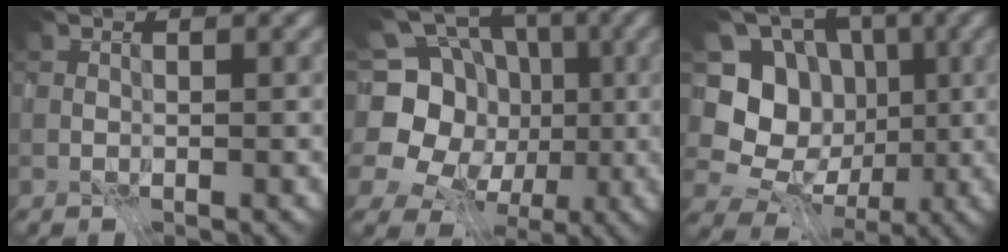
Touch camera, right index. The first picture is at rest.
{"total": 13.5, "force": [-1.4, 12.0, 6.0], "torque": [-0.142, 0.033, -0.053]}
{"total": 9.7, "force": [-0.6, 8.8, 4.1], "torque": [-0.079, 0.005, -0.031]}